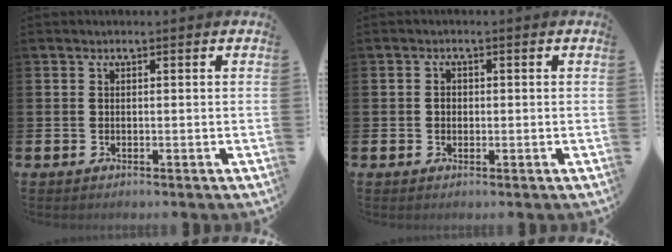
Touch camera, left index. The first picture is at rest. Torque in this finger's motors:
{"motor_torque": [0.24, 0.20, 0.00, 0.00]}